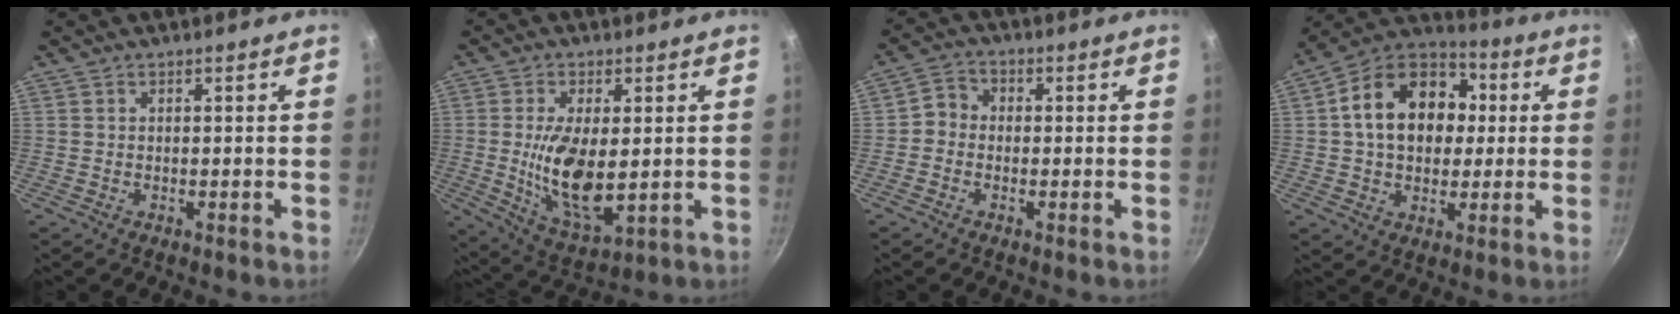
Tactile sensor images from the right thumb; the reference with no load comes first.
{"total": 13.0, "force": [0.1, 5.8, 11.7], "torque": [-0.215, -0.017, 0.011]}
{"total": 3.6, "force": [-0.7, 3.2, 1.6], "torque": [-0.013, 0.013, -0.029]}
{"total": 18.1, "force": [2.3, 13.4, 11.9], "torque": [-0.172, 0.031, 0.024]}